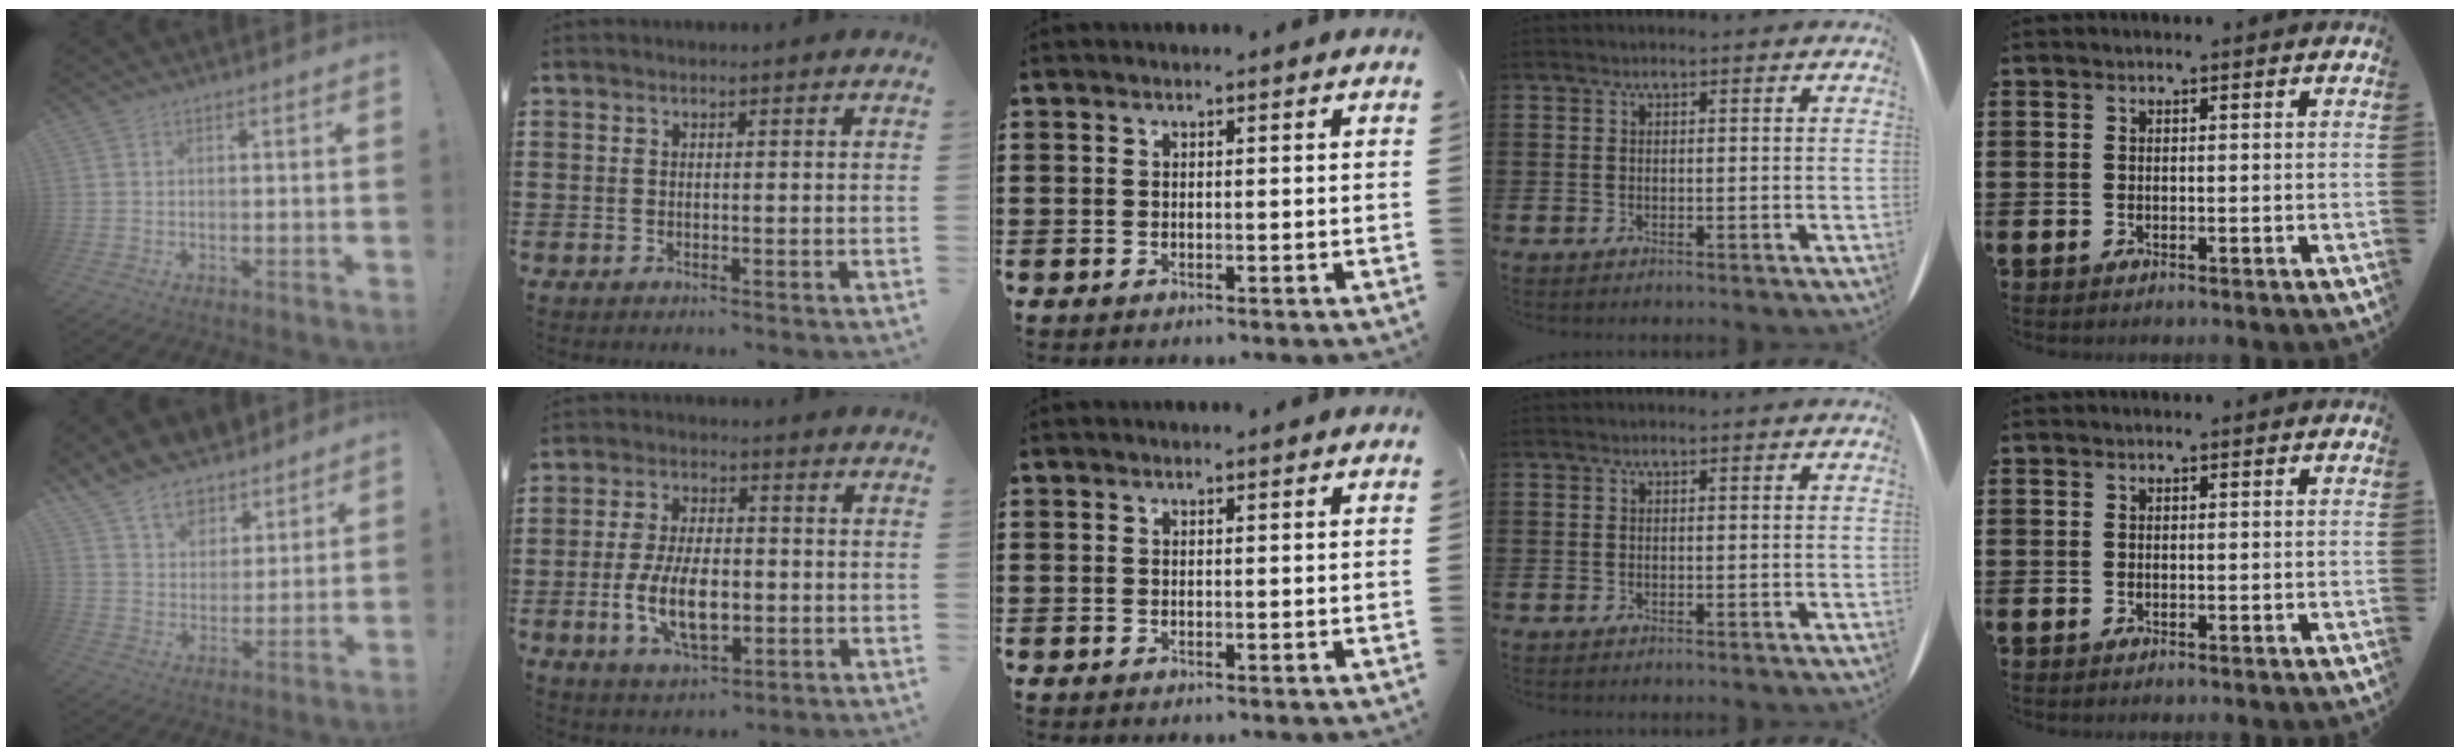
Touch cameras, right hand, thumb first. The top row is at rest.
{"thumb": {"total": 10.6, "force": [8.7, 5.7, 2.1], "torque": [-0.053, -0.070, 0.171]}, "index": {"total": 9.6, "force": [-2.0, 4.7, 8.1], "torque": [-0.169, -0.008, -0.040]}}